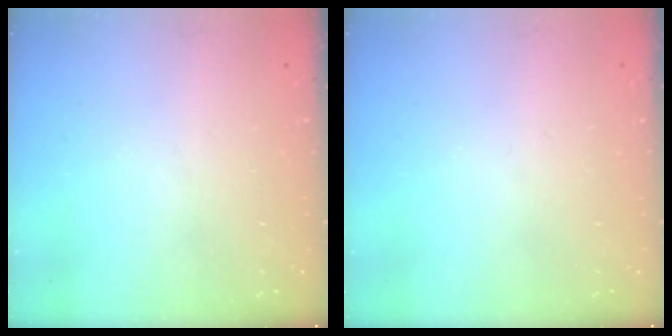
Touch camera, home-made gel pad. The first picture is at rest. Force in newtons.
{"total": 0.0}